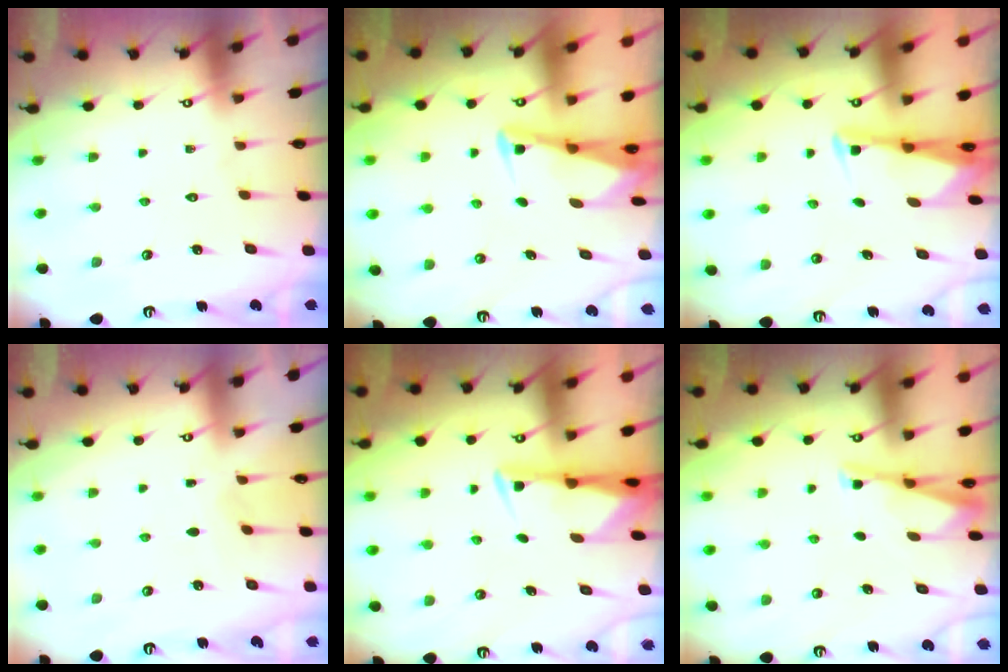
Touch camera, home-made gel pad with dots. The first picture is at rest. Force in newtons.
{"total": 2.8, "press": 2.8, "slide": 0.4}
{"total": 2.5, "press": 2.5, "slide": 0.3}
{"total": 2.9, "press": 2.9, "slide": 0.4}
{"total": 3.0, "press": 2.9, "slide": 0.6}
{"total": 3.3, "press": 3.3, "slide": 0.2}